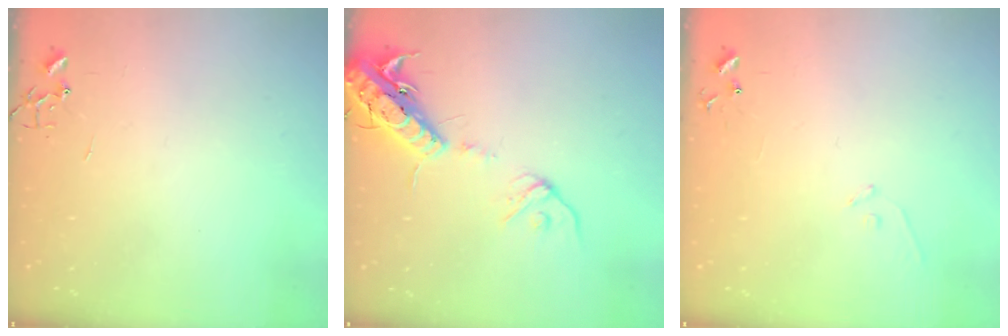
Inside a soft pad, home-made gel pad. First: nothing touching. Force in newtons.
{"total": 16.3, "press": 16.0, "slide": 3.3}
{"total": 7.4, "press": 7.3, "slide": 0.6}